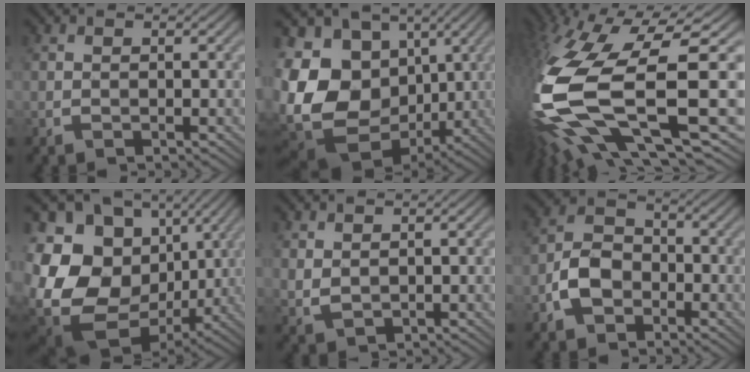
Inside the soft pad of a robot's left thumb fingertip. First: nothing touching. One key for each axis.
{"total": 18.1, "fx": -2.7, "fy": 13.8, "fz": 11.3, "tx": -0.260, "ty": -0.014, "tz": -0.032}
{"total": 17.9, "fx": -2.5, "fy": 6.8, "fz": 16.4, "tx": -0.383, "ty": -0.045, "tz": -0.021}
{"total": 20.3, "fx": -2.1, "fy": 16.0, "fz": 12.2, "tx": -0.272, "ty": -0.034, "tz": -0.016}
{"total": 1.9, "fx": 1.2, "fy": 1.0, "fz": 1.0, "tx": -0.031, "ty": -0.004, "tz": 0.031}
{"total": 5.5, "fx": -2.6, "fy": 3.9, "fz": 3.0, "tx": -0.061, "ty": 0.005, "tz": -0.059}